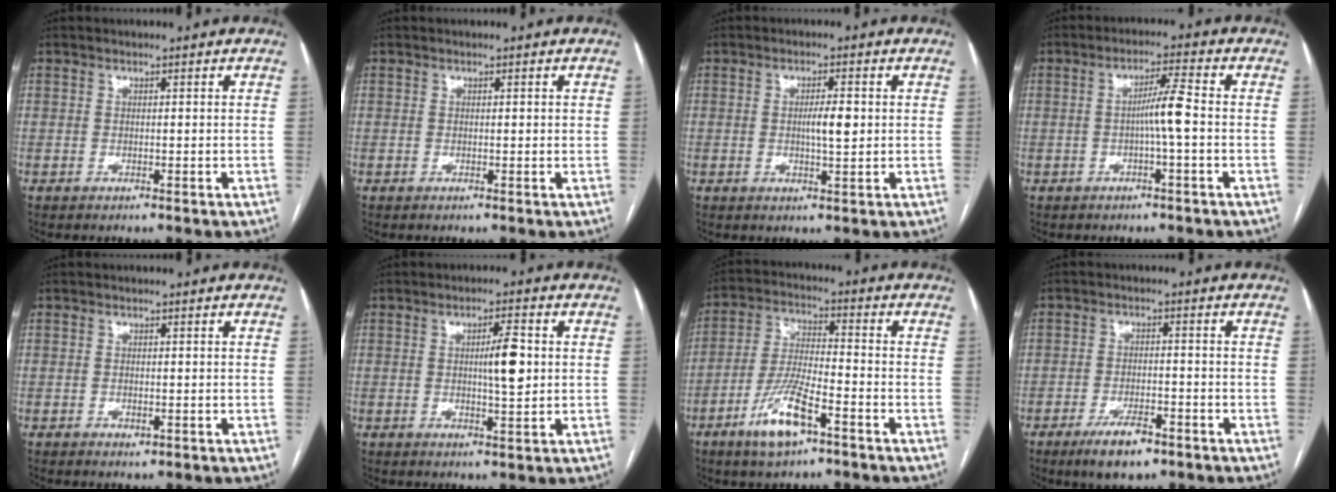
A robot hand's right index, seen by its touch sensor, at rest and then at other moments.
{"total": 0.6, "force": [0.2, 0.1, 0.6], "torque": [-0.009, 0.001, 0.002]}
{"total": 3.8, "force": [0.3, 0.7, 3.7], "torque": [-0.062, 0.000, 0.004]}
{"total": 4.8, "force": [-0.7, -0.3, 4.7], "torque": [-0.082, 0.008, -0.013]}
{"total": 0.9, "force": [-0.3, 0.6, 0.5], "torque": [-0.006, 0.000, -0.003]}
{"total": 5.3, "force": [0.6, 0.8, 5.2], "torque": [-0.083, 0.004, 0.009]}
{"total": 9.9, "force": [-5.5, 2.1, 8.0], "torque": [-0.164, -0.007, -0.103]}
{"total": 6.3, "force": [-4.1, 2.1, 4.3], "torque": [-0.077, -0.004, -0.064]}